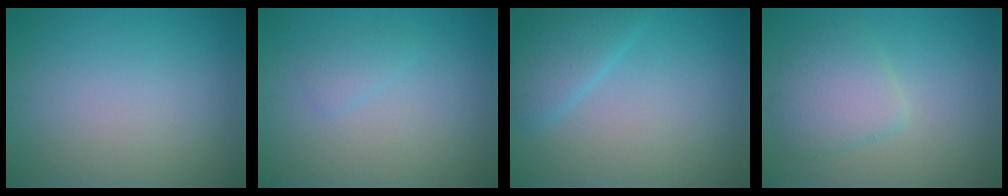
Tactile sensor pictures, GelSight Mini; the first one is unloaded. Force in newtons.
{"total": 1.1, "press": 1.1, "slide": 0.1}
{"total": 2.8, "press": 2.8, "slide": 0.1}
{"total": 3.5, "press": 3.5, "slide": 0.2}